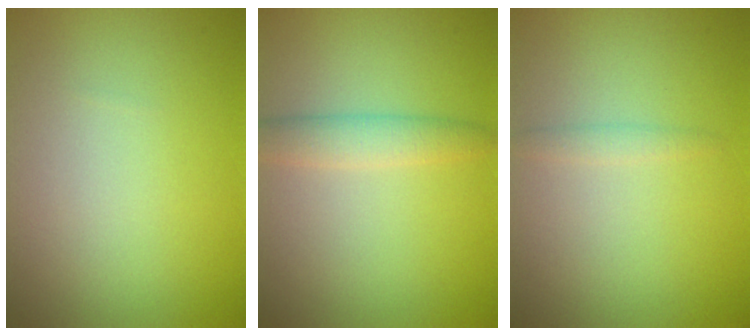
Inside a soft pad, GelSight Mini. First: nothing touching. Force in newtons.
{"total": 2.4, "press": 2.4, "slide": 0.1}
{"total": 0.9, "press": 0.9, "slide": 0.1}